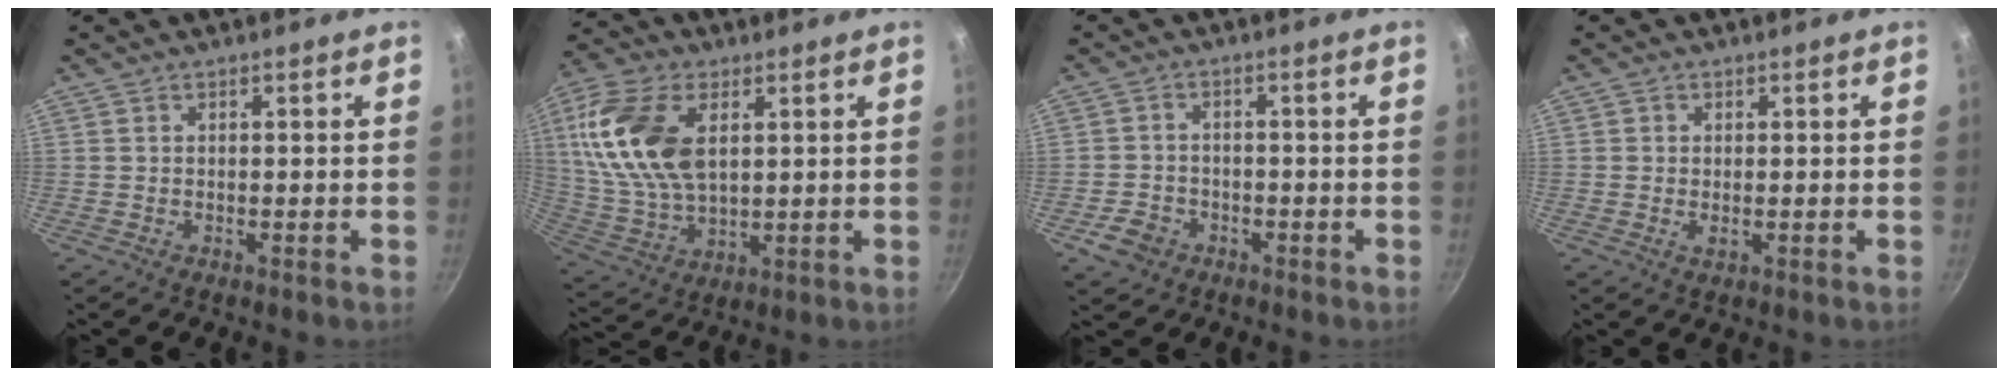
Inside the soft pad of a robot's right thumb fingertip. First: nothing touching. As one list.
[{"total": 18.0, "force": [4.8, 10.6, 13.7], "torque": [-0.260, -0.013, 0.098]}, {"total": 5.0, "force": [-2.6, 3.8, 1.9], "torque": [-0.033, 0.026, -0.041]}, {"total": 1.5, "force": [0.0, 1.1, 1.1], "torque": [-0.020, 0.000, -0.002]}]